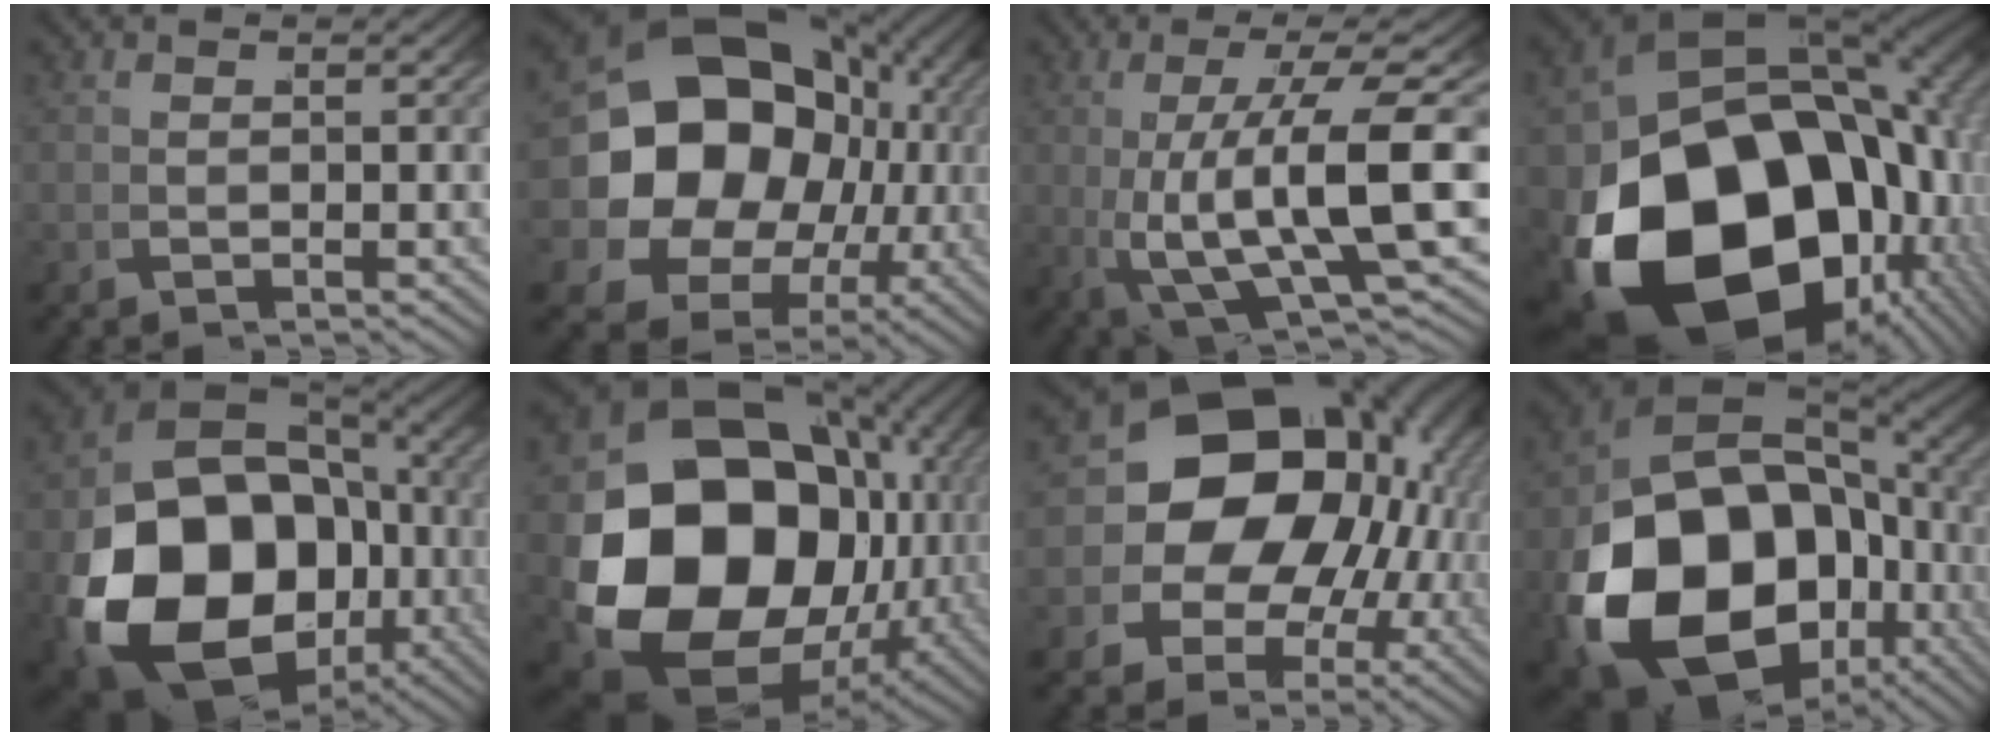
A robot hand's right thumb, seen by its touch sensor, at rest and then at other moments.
{"total": 25.7, "force": [1.4, 19.7, 16.3], "torque": [-0.317, -0.035, 0.021]}
{"total": 15.6, "force": [-2.2, 9.2, 12.4], "torque": [-0.265, -0.050, -0.001]}
{"total": 30.6, "force": [-4.3, 20.1, 22.7], "torque": [-0.418, -0.088, -0.029]}
{"total": 21.1, "force": [-3.2, 14.0, 15.5], "torque": [-0.332, -0.069, -0.014]}
{"total": 28.0, "force": [-1.2, 19.2, 20.4], "torque": [-0.372, -0.066, 0.007]}
{"total": 21.4, "force": [2.3, 15.7, 14.3], "torque": [-0.255, -0.032, 0.039]}
{"total": 23.8, "force": [-3.7, 15.7, 17.5], "torque": [-0.363, -0.083, -0.014]}